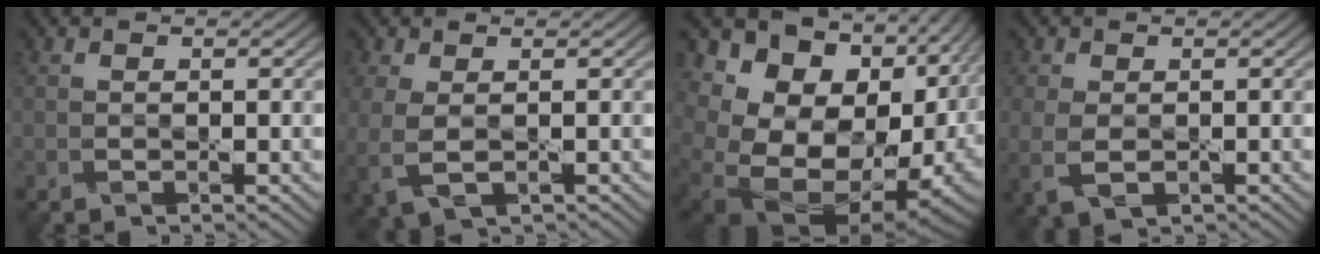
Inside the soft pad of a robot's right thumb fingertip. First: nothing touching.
{"total": 4.4, "force": [-0.5, 2.5, 3.6], "torque": [-0.105, -0.009, -0.007]}
{"total": 19.8, "force": [0.1, 15.1, 12.8], "torque": [-0.215, -0.022, 0.049]}
{"total": 4.5, "force": [-0.9, 2.9, 3.3], "torque": [-0.097, -0.009, -0.014]}